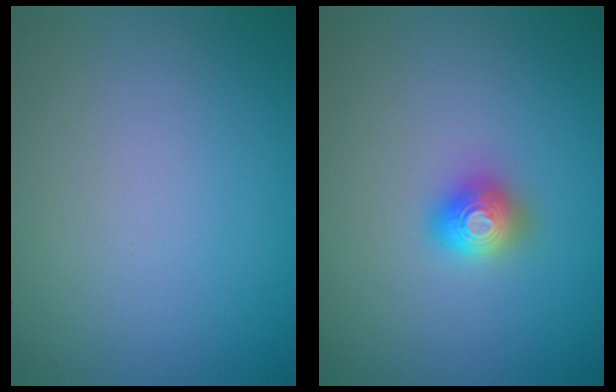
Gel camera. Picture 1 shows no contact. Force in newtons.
{"total": 2.0, "press": 2.0, "slide": 0.2}